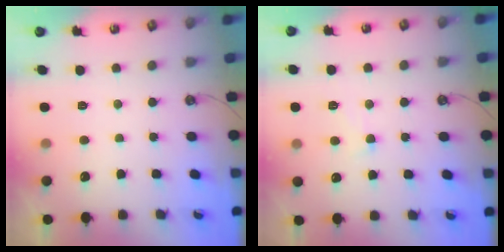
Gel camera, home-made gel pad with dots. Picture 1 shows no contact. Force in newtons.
{"total": 1.7, "press": 1.6, "slide": 0.7}